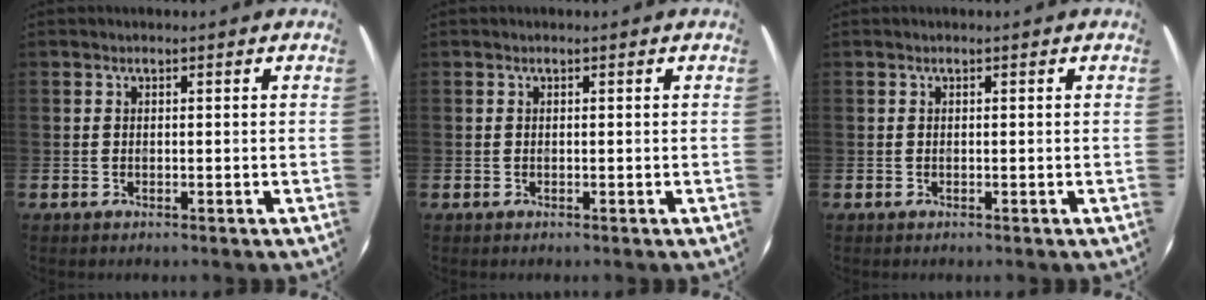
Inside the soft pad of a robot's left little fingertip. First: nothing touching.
{"total": 0.0}
{"total": 0.0}